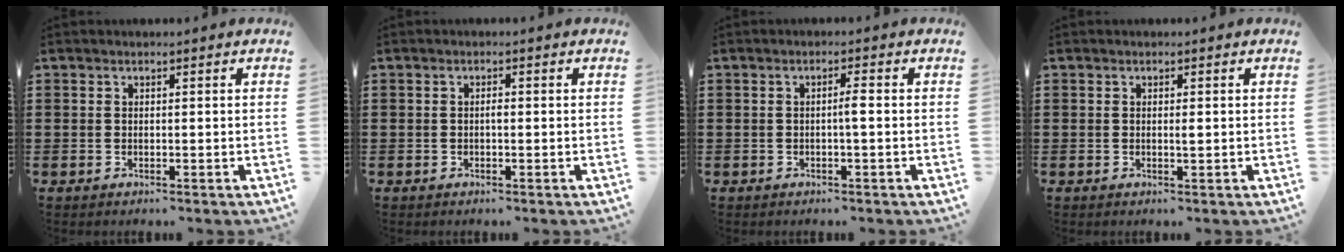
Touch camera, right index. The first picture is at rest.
{"total": 0.9, "force": [-0.1, 0.2, 0.8], "torque": [-0.017, -0.004, -0.002]}
{"total": 1.7, "force": [-0.3, 0.0, 1.7], "torque": [-0.031, 0.000, -0.006]}
{"total": 0.9, "force": [0.0, 0.2, 0.8], "torque": [-0.017, 0.000, 0.001]}